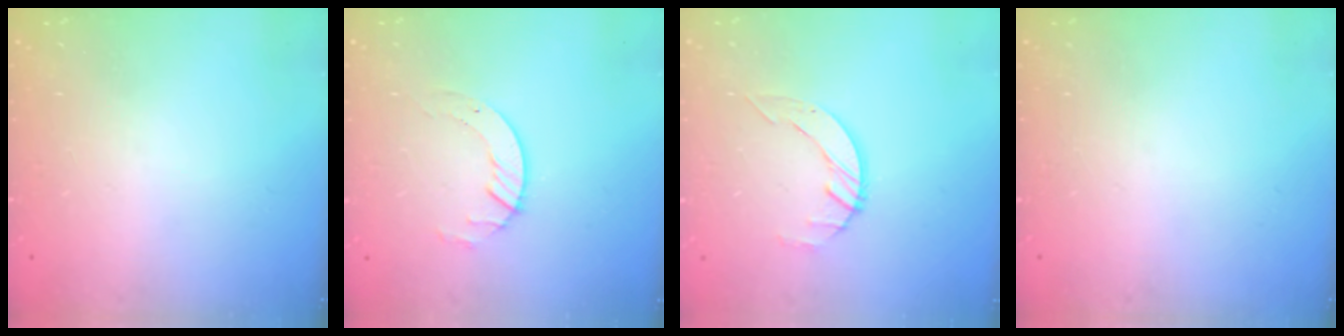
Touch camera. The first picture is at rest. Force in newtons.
{"total": 3.3, "press": 3.3, "slide": 0.4}
{"total": 3.3, "press": 3.2, "slide": 0.4}
{"total": 0.0}